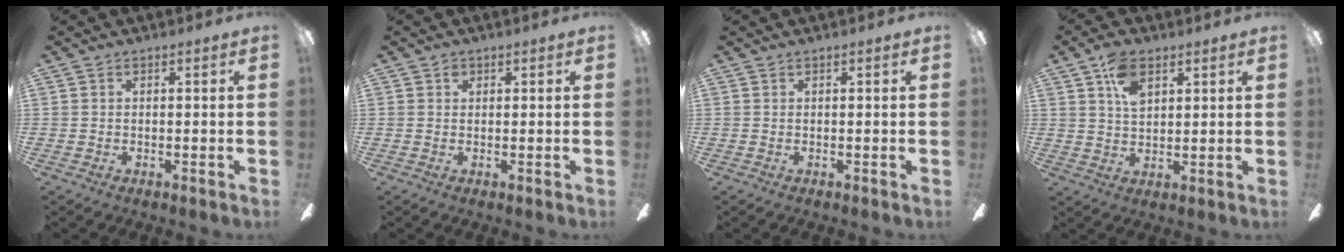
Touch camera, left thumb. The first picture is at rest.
{"total": 1.1, "force": [0.5, 0.8, 0.5], "torque": [-0.011, 0.004, 0.008]}
{"total": 0.0}
{"total": 7.6, "force": [3.6, 4.4, 5.0], "torque": [-0.091, 0.002, 0.066]}